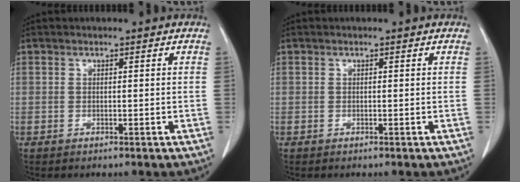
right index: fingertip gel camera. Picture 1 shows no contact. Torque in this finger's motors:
{"motor_torque": [0.14, -0.06, 0.06, 0.00]}